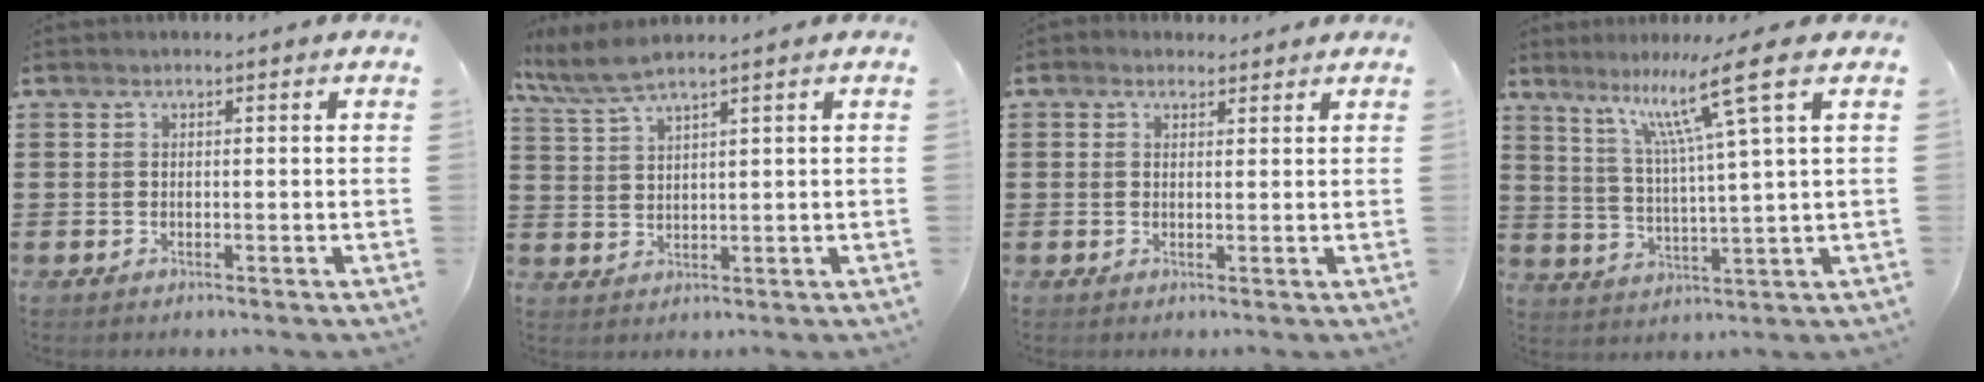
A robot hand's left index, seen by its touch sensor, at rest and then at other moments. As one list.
[{"total": 4.5, "force": [3.7, 0.1, 2.6], "torque": [-0.061, -0.007, 0.067]}, {"total": 1.6, "force": [1.3, 1.0, 0.1], "torque": [-0.007, 0.007, 0.025]}, {"total": 10.9, "force": [6.3, -0.9, 8.8], "torque": [-0.169, -0.020, 0.096]}]